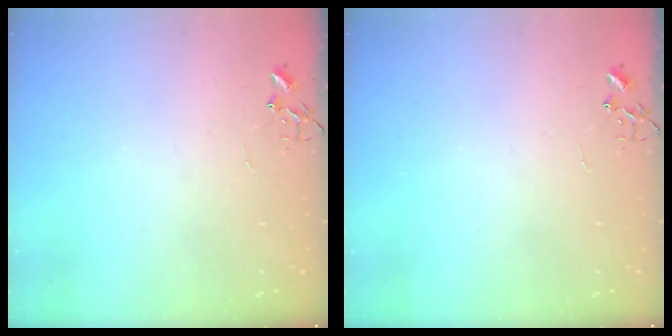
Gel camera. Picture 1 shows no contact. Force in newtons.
{"total": 0.0}